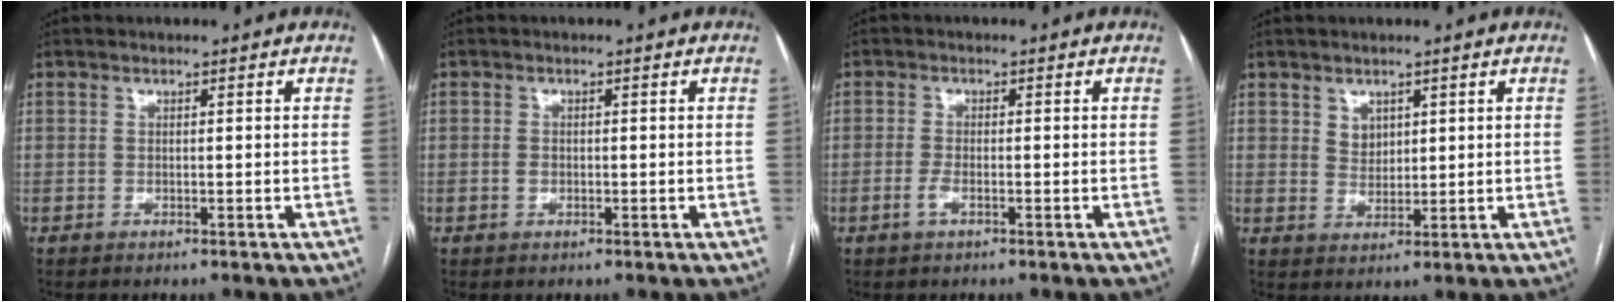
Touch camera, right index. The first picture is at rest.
{"total": 1.2, "force": [-0.3, 0.8, 0.8], "torque": [-0.017, 0.001, -0.005]}
{"total": 2.0, "force": [-0.9, 0.6, 1.7], "torque": [-0.039, 0.000, -0.018]}
{"total": 2.7, "force": [1.4, 2.0, 1.1], "torque": [-0.023, -0.001, 0.033]}